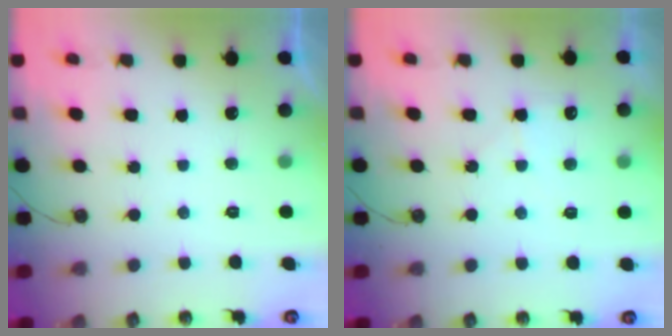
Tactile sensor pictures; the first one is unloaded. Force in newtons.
{"total": 6.6, "press": 6.6, "slide": 0.8}